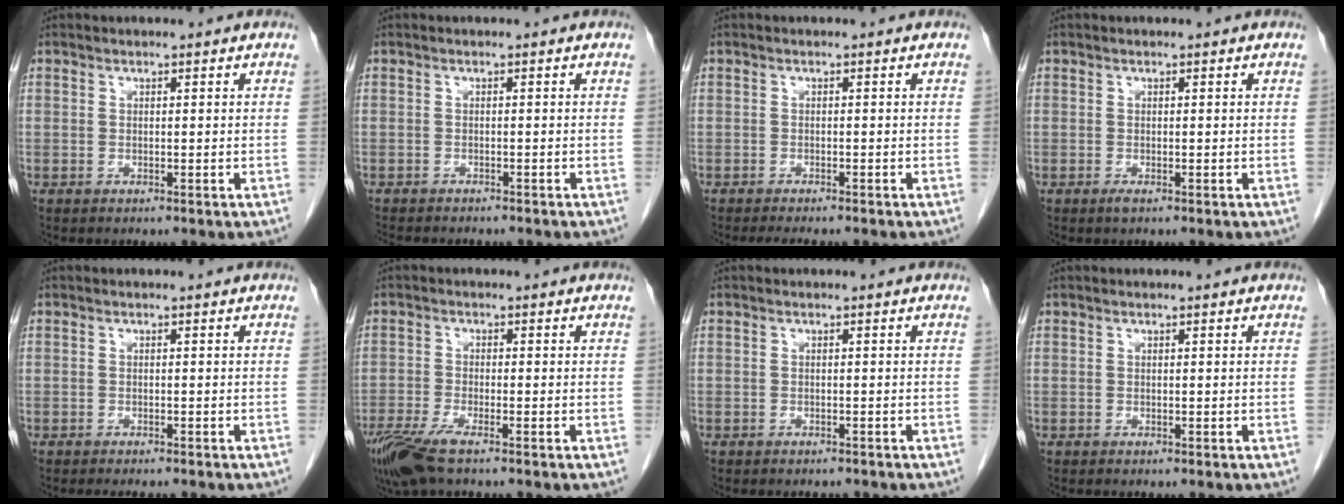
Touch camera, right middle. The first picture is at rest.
{"total": 7.5, "force": [-6.5, 1.8, 3.2], "torque": [-0.040, -0.004, -0.084]}
{"total": 4.6, "force": [-4.0, 0.8, 2.1], "torque": [-0.022, -0.007, -0.054]}
{"total": 0.7, "force": [-0.4, 0.1, 0.5], "torque": [-0.010, -0.002, -0.006]}
{"total": 3.6, "force": [-3.2, 0.6, 1.5], "torque": [-0.011, -0.005, -0.041]}
{"total": 6.8, "force": [-4.7, 1.1, 4.8], "torque": [-0.095, -0.017, -0.088]}
{"total": 2.7, "force": [-2.4, 0.9, 0.7], "torque": [-0.008, -0.003, -0.028]}
{"total": 0.0}